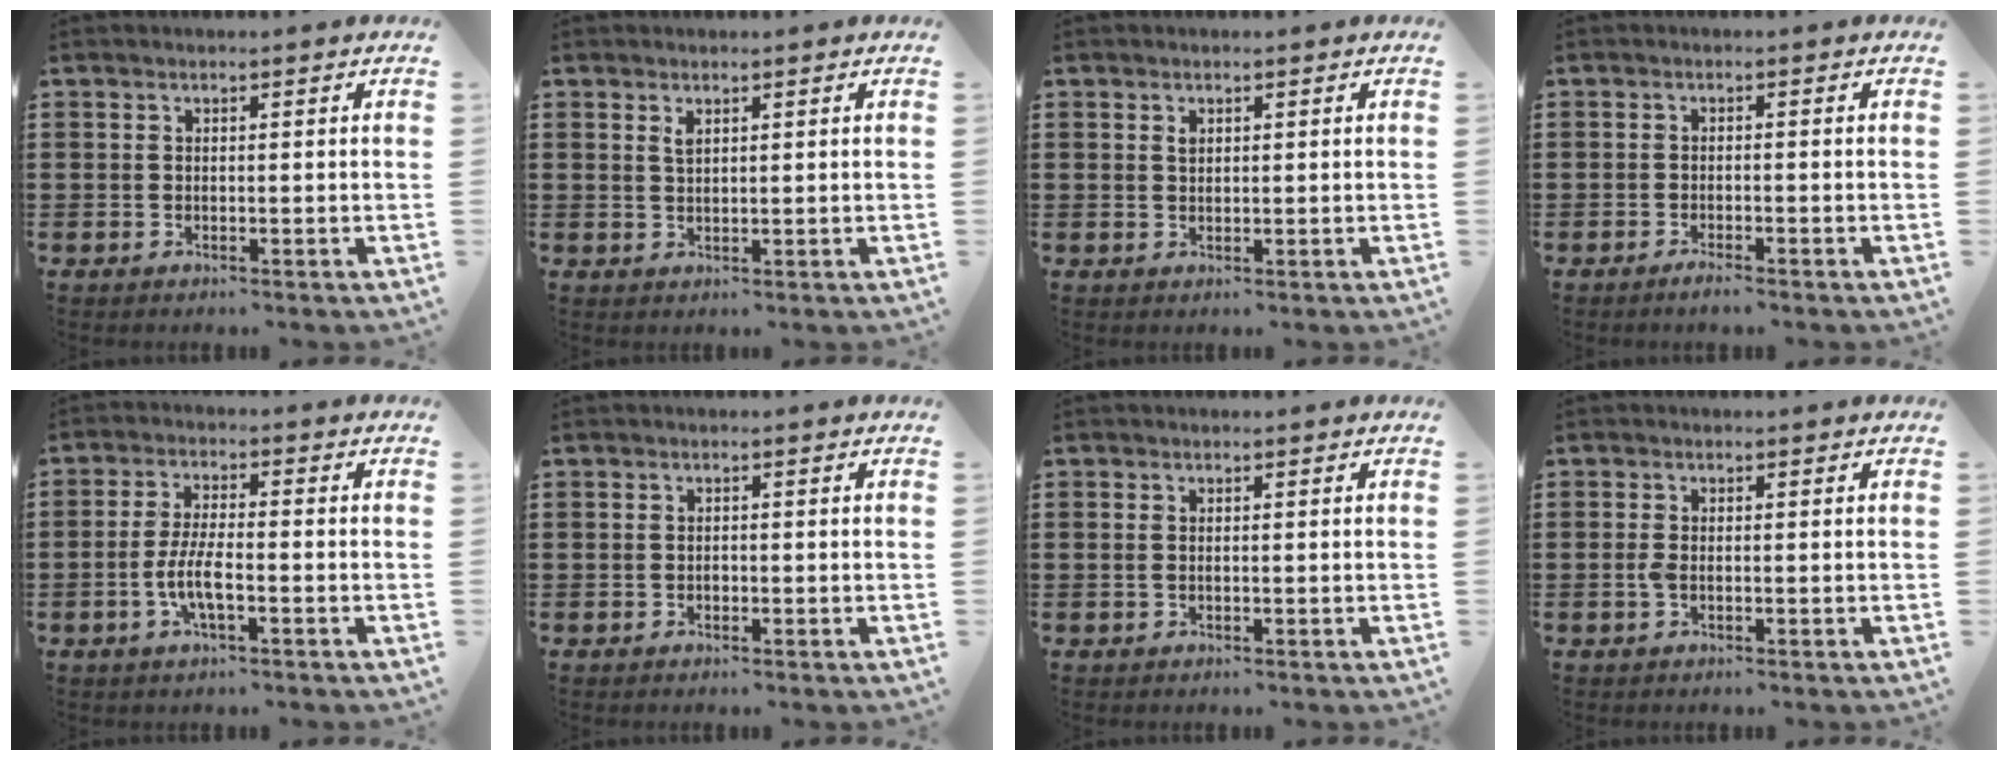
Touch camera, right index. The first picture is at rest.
{"total": 1.4, "force": [0.9, 0.6, 1.0], "torque": [-0.022, 0.002, 0.015]}
{"total": 1.0, "force": [0.5, 0.6, 0.6], "torque": [-0.014, 0.002, 0.009]}
{"total": 1.4, "force": [-1.2, 0.0, 0.6], "torque": [-0.013, -0.005, -0.023]}
{"total": 5.5, "force": [-1.9, 1.4, 5.0], "torque": [-0.119, -0.010, -0.043]}
{"total": 0.7, "force": [-0.2, 0.4, 0.5], "torque": [-0.011, 0.000, -0.004]}
{"total": 0.8, "force": [0.0, 0.4, 0.7], "torque": [-0.023, 0.000, -0.004]}
{"total": 1.4, "force": [-0.4, 0.6, 1.3], "torque": [-0.031, -0.004, -0.010]}